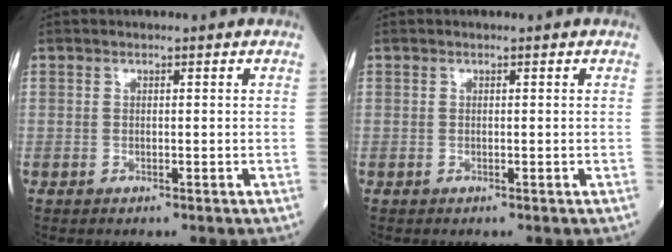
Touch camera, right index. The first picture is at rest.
{"total": 0.0}